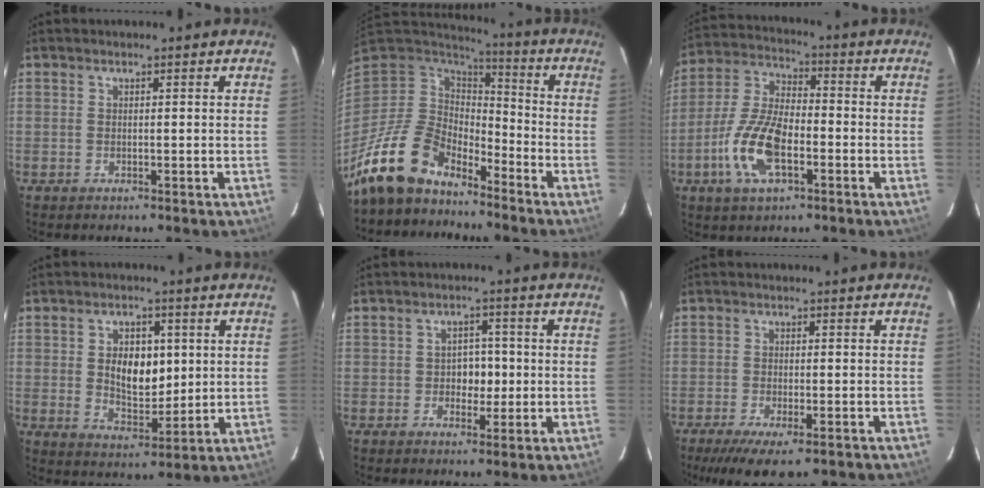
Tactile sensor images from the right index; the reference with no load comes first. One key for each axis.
{"total": 14.0, "fx": -11.3, "fy": 6.7, "fz": 4.8, "tx": -0.116, "ty": 0.008, "tz": -0.208}
{"total": 13.4, "fx": -4.9, "fy": 5.7, "fz": 11.1, "tx": -0.241, "ty": 0.000, "tz": -0.096}
{"total": 8.7, "fx": 1.4, "fy": 5.4, "fz": 6.7, "tx": -0.112, "ty": 0.003, "tz": 0.032}
{"total": 3.8, "fx": -0.7, "fy": 3.1, "fz": 2.1, "tx": -0.031, "ty": 0.010, "tz": -0.010}
{"total": 10.2, "fx": -7.5, "fy": 2.8, "fz": 6.4, "tx": -0.136, "ty": -0.036, "tz": -0.120}